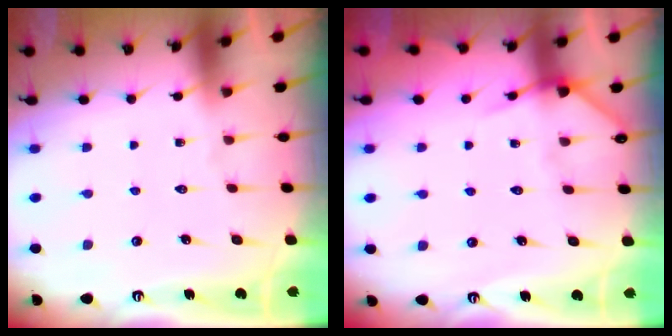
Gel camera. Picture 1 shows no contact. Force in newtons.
{"total": 5.2, "press": 5.2, "slide": 0.5}